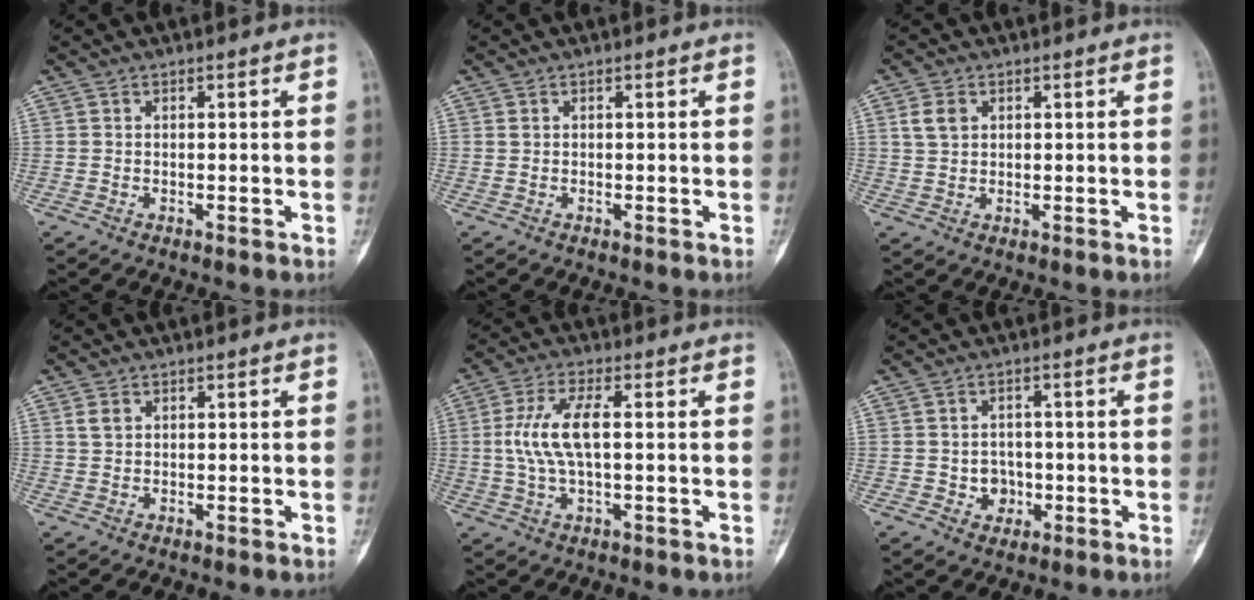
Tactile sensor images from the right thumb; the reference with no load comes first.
{"total": 0.5, "force": [0.3, 0.4, 0.2], "torque": [-0.002, 0.003, 0.006]}
{"total": 3.7, "force": [1.4, 2.7, 2.1], "torque": [-0.032, 0.002, 0.031]}
{"total": 2.0, "force": [0.9, 1.4, 1.1], "torque": [-0.018, 0.002, 0.020]}
{"total": 9.0, "force": [0.6, 3.4, 8.3], "torque": [-0.188, 0.012, 0.013]}
{"total": 3.6, "force": [-0.6, 3.3, 1.5], "torque": [0.002, 0.007, -0.005]}